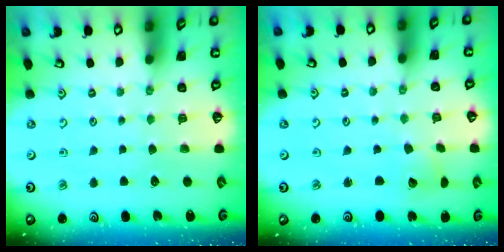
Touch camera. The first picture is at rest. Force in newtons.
{"total": 1.9, "press": 1.9, "slide": 0.3}